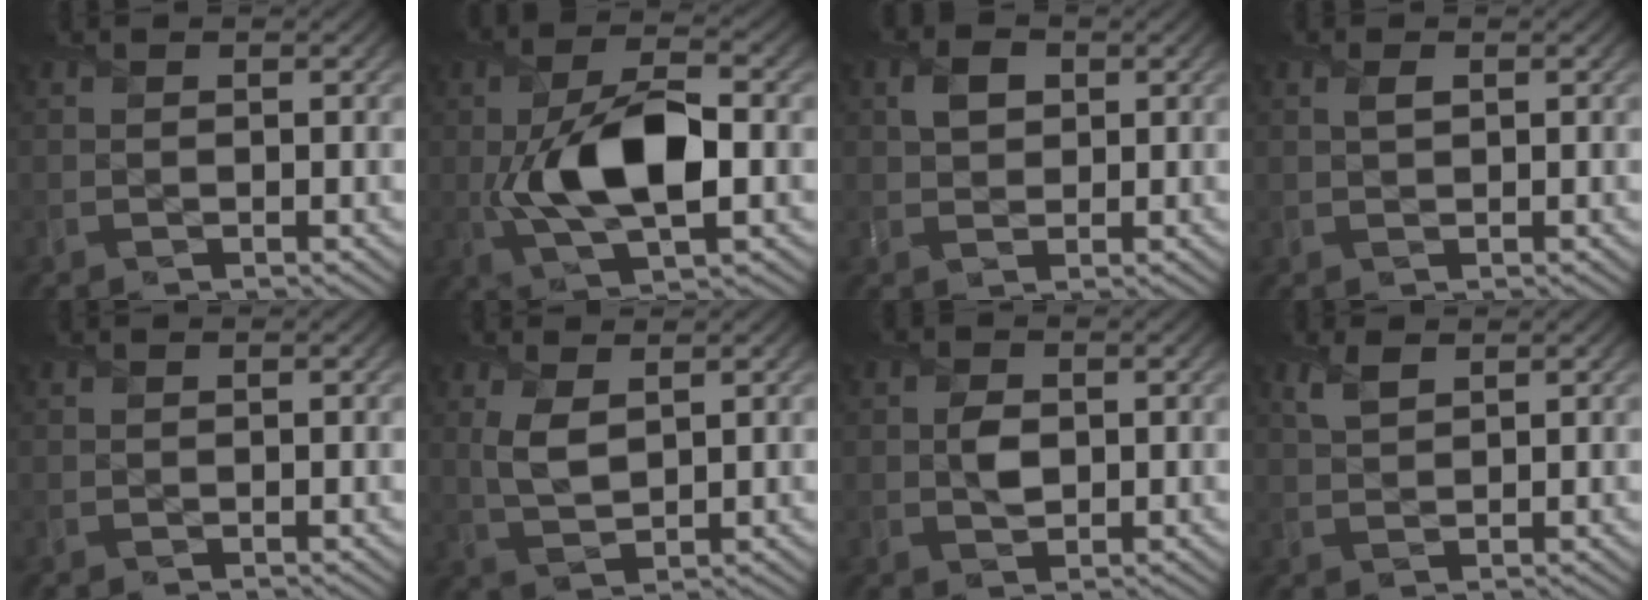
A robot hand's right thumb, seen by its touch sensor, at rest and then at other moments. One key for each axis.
{"total": 11.4, "fx": -1.2, "fy": 5.2, "fz": 10.1, "tx": -0.191, "ty": 0.003, "tz": -0.021}
{"total": 2.6, "fx": 1.0, "fy": 2.0, "fz": 1.3, "tx": -0.031, "ty": 0.001, "tz": 0.018}
{"total": 1.2, "fx": 0.6, "fy": 0.5, "fz": 1.0, "tx": -0.022, "ty": 0.000, "tz": 0.011}
{"total": 0.0}
{"total": 4.1, "fx": 1.6, "fy": 1.9, "fz": 3.3, "tx": -0.085, "ty": -0.002, "tz": 0.035}
{"total": 2.6, "fx": 0.3, "fy": 1.7, "fz": 1.9, "tx": -0.043, "ty": -0.002, "tz": 0.004}
{"total": 2.3, "fx": 1.5, "fy": 1.0, "fz": 1.3, "tx": -0.037, "ty": 0.000, "tz": 0.035}